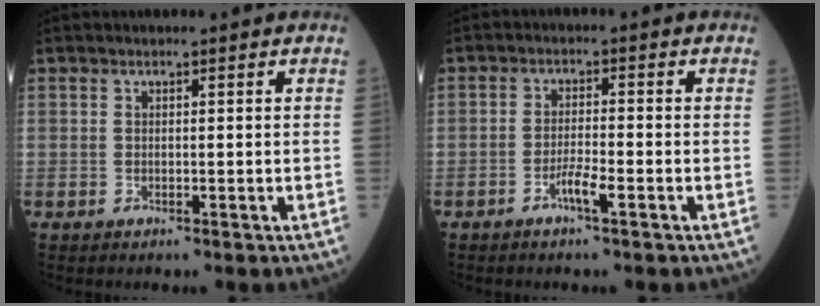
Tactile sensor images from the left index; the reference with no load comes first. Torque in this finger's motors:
{"motor_torque": [0.03, 0.12, 0.09, 0.02]}